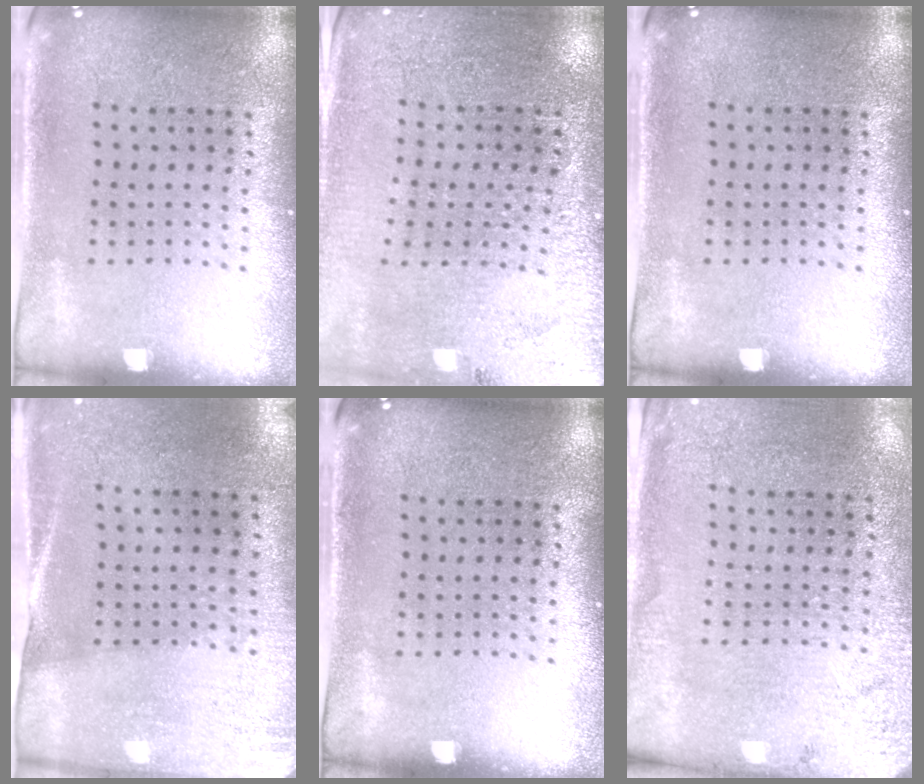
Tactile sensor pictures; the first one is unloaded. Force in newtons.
{"total": 2.8, "press": 2.8, "slide": 0.3}
{"total": 0.0}
{"total": 2.7, "press": 2.4, "slide": 1.3}
{"total": 0.0}
{"total": 2.6, "press": 2.4, "slide": 0.9}